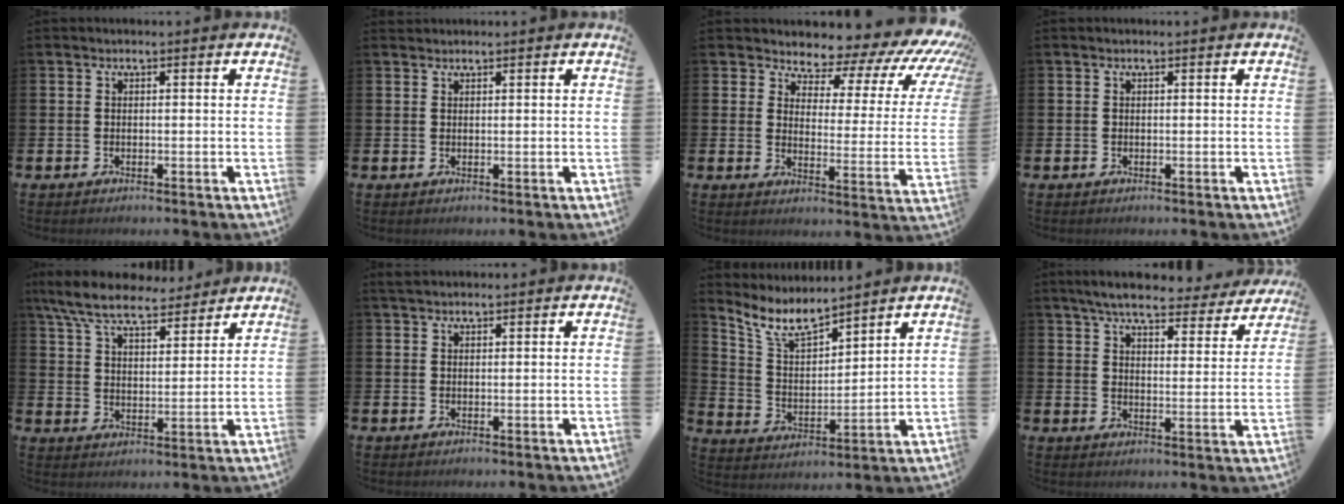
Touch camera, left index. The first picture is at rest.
{"total": 1.0, "force": [1.0, 0.2, -0.1], "torque": [0.016, -0.004, 0.016]}
{"total": 5.4, "force": [4.8, 2.3, 1.0], "torque": [-0.017, -0.061, 0.068]}
{"total": 0.0}
{"total": 8.5, "force": [7.6, 2.1, 3.0], "torque": [-0.087, -0.035, 0.138]}
{"total": 1.7, "force": [1.5, 0.6, 0.4], "torque": [0.004, 0.000, 0.025]}
{"total": 7.7, "force": [6.6, 2.1, 3.2], "torque": [-0.089, -0.032, 0.118]}
{"total": 6.5, "force": [6.0, 1.0, 2.3], "torque": [-0.051, -0.037, 0.100]}